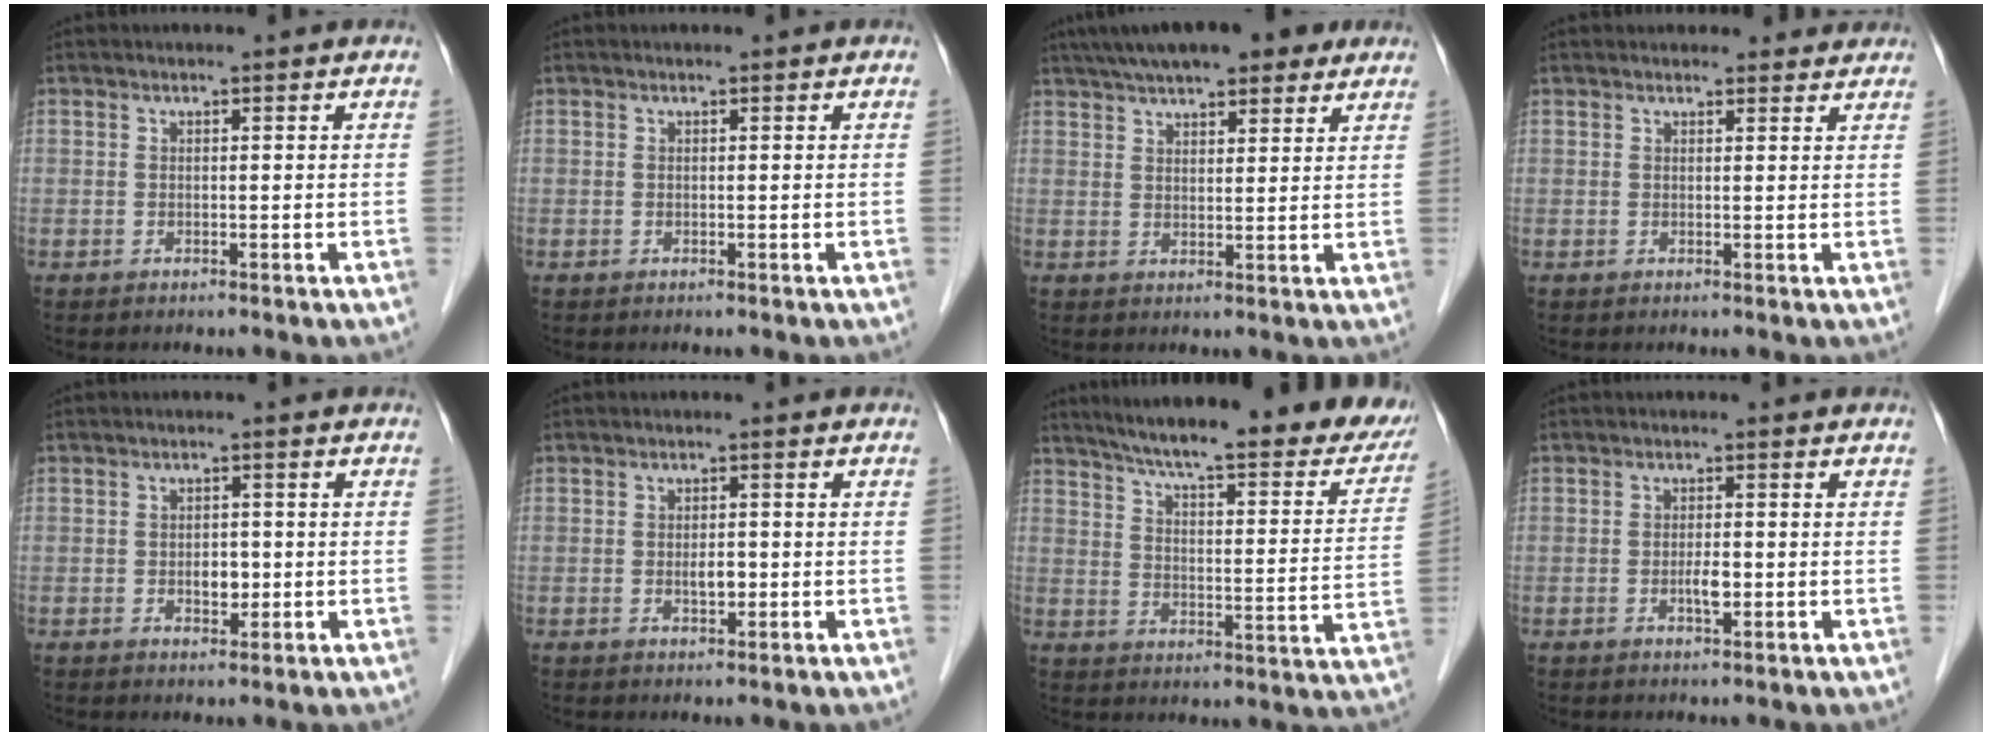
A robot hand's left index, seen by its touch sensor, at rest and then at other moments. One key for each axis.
{"total": 0.0}
{"total": 14.8, "fx": 11.5, "fy": 3.8, "fz": 8.6, "tx": -0.147, "ty": 0.046, "tz": 0.166}
{"total": 5.2, "fx": 4.9, "fy": 1.6, "fz": 0.8, "tx": 0.003, "ty": 0.019, "tz": 0.051}
{"total": 2.6, "fx": -0.5, "fy": 1.7, "fz": 2.0, "tx": -0.030, "ty": 0.003, "tz": -0.002}
{"total": 2.1, "fx": -0.4, "fy": 1.0, "fz": 1.9, "tx": -0.034, "ty": 0.001, "tz": -0.002}
{"total": 27.1, "fx": 22.5, "fy": 4.1, "fz": 14.6, "tx": -0.211, "ty": -0.034, "tz": 0.283}
{"total": 2.2, "fx": -0.6, "fy": 0.6, "fz": 2.1, "tx": -0.040, "ty": 0.000, "tz": -0.007}